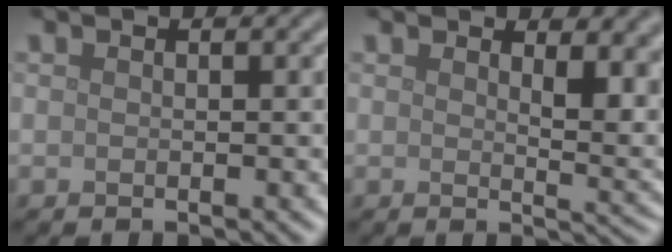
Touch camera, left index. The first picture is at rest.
{"total": 5.0, "force": [2.2, 2.1, 4.0], "torque": [-0.050, -0.011, 0.039]}